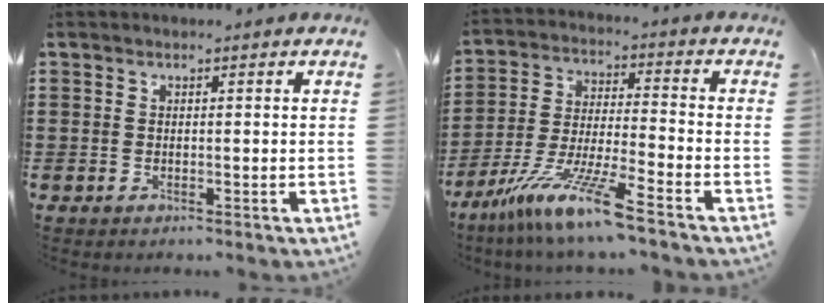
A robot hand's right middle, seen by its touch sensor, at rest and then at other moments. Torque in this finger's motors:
{"motor_torque": [1.53, -0.61, 0.95, 0.21]}